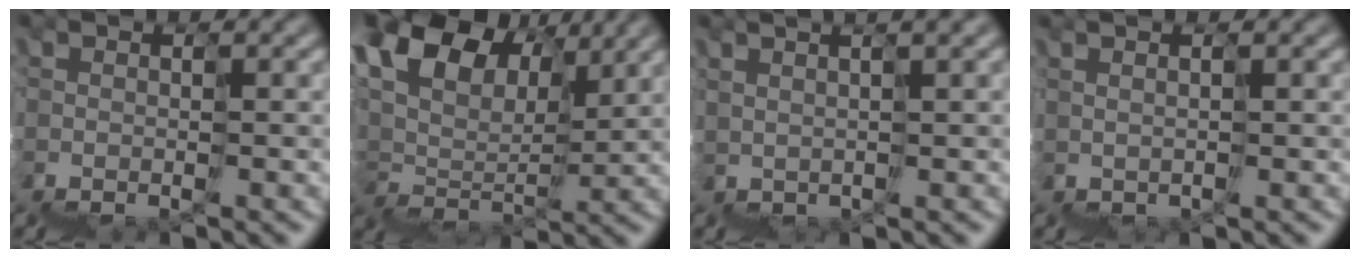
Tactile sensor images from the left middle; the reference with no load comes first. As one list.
[{"total": 7.3, "force": [6.7, 2.7, 0.9], "torque": [-0.038, 0.056, 0.106]}, {"total": 4.4, "force": [4.1, -1.4, 0.4], "torque": [0.029, 0.047, 0.062]}, {"total": 2.5, "force": [1.7, -1.4, -1.1], "torque": [0.035, 0.030, 0.030]}]